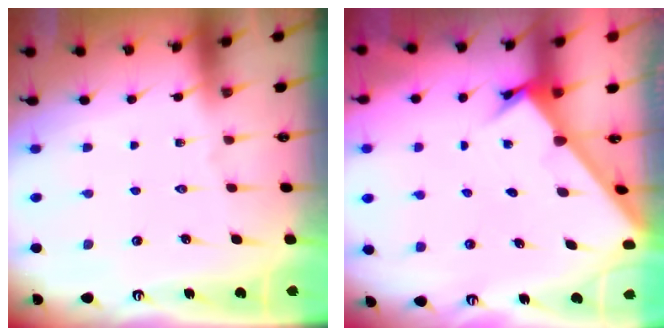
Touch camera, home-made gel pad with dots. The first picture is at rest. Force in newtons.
{"total": 2.5, "press": 2.5, "slide": 0.2}